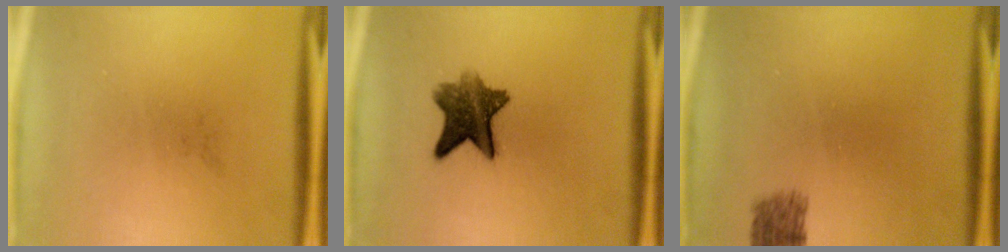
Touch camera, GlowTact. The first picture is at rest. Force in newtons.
{"total": 8.0}
{"total": 2.5}